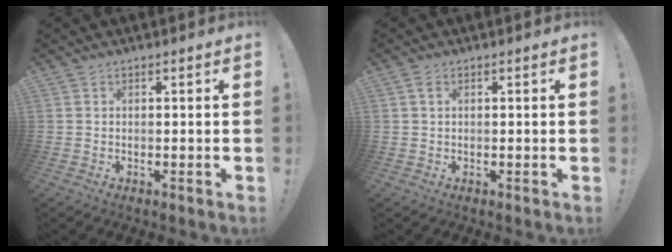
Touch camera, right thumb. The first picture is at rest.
{"total": 1.5, "force": [0.6, 0.8, 1.1], "torque": [-0.015, -0.001, 0.010]}